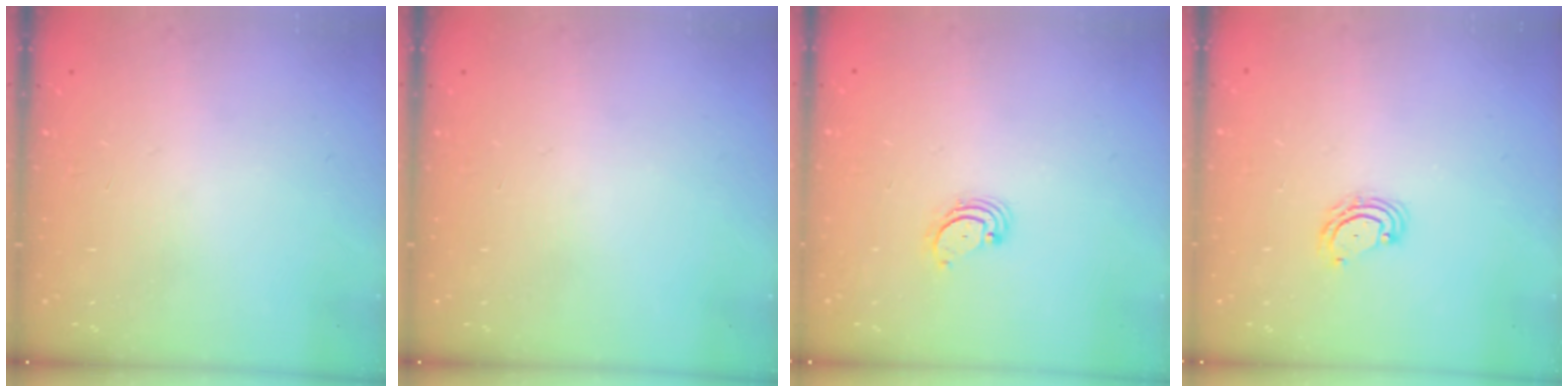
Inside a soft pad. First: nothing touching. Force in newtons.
{"total": 0.0}
{"total": 2.7, "press": 2.7, "slide": 0.3}
{"total": 5.0, "press": 5.0, "slide": 0.4}